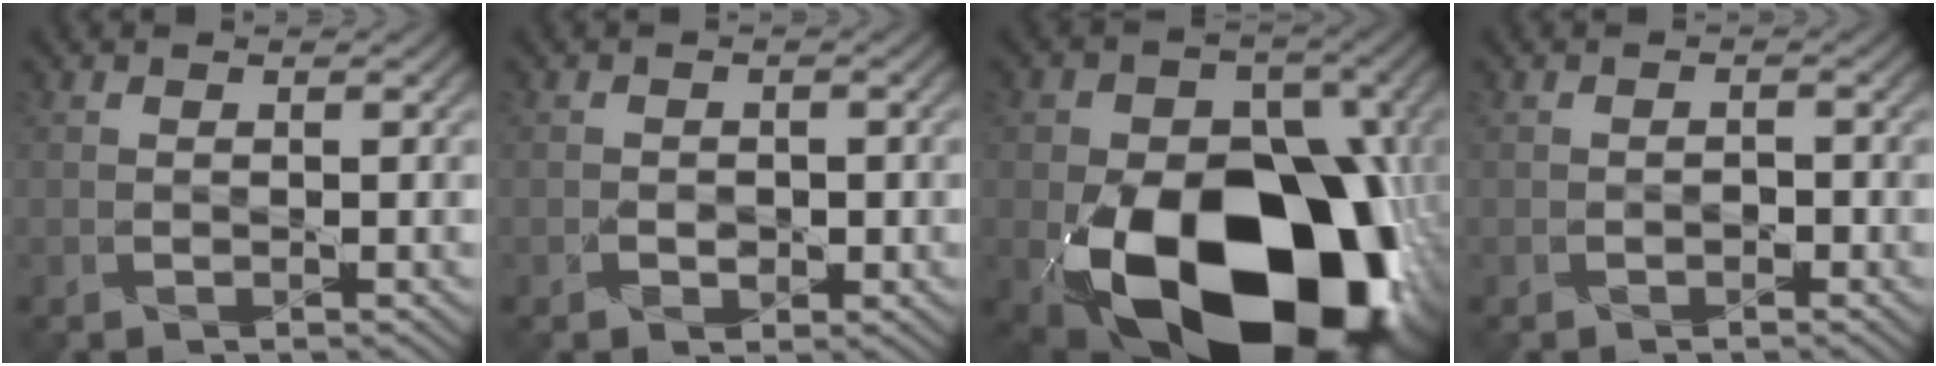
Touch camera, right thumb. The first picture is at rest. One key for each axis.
{"total": 1.2, "fx": -0.6, "fy": 1.0, "fz": 0.3, "tx": -0.007, "ty": -0.006, "tz": -0.010}
{"total": 24.0, "fx": -8.8, "fy": 16.4, "fz": 15.2, "tx": -0.243, "ty": -0.059, "tz": -0.131}
{"total": 0.8, "fx": -0.7, "fy": 0.3, "fz": 0.0, "tx": 0.001, "ty": -0.002, "tz": -0.012}